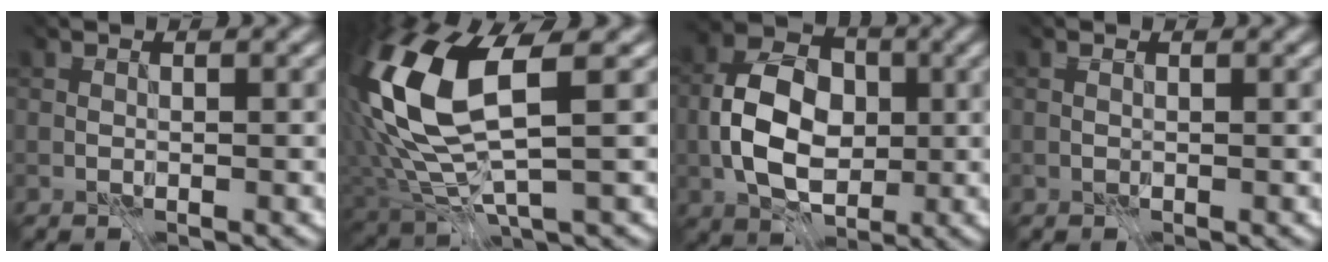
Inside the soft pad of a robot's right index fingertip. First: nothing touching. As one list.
[{"total": 11.1, "force": [0.3, 4.7, 10.0], "torque": [-0.256, -0.004, 0.035]}, {"total": 6.3, "force": [-2.6, 3.7, 4.4], "torque": [-0.091, -0.011, -0.029]}, {"total": 1.5, "force": [0.6, 0.9, 1.1], "torque": [-0.011, 0.012, -0.001]}]